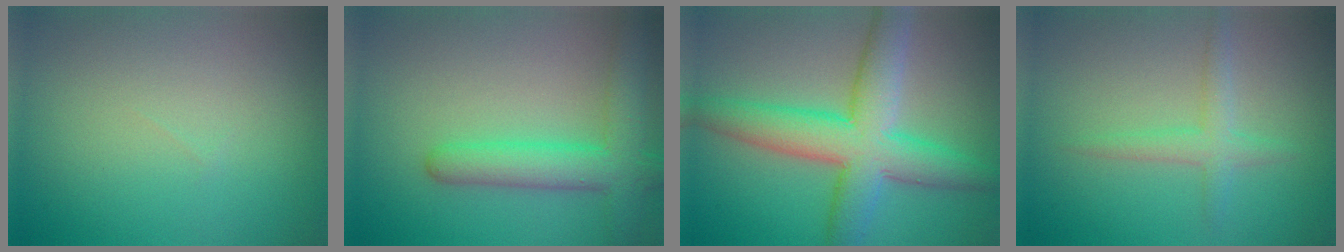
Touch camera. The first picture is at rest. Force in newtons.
{"total": 5.3, "press": 5.3, "slide": 0.2}
{"total": 7.9, "press": 7.9, "slide": 0.4}
{"total": 2.0, "press": 2.0, "slide": 0.1}